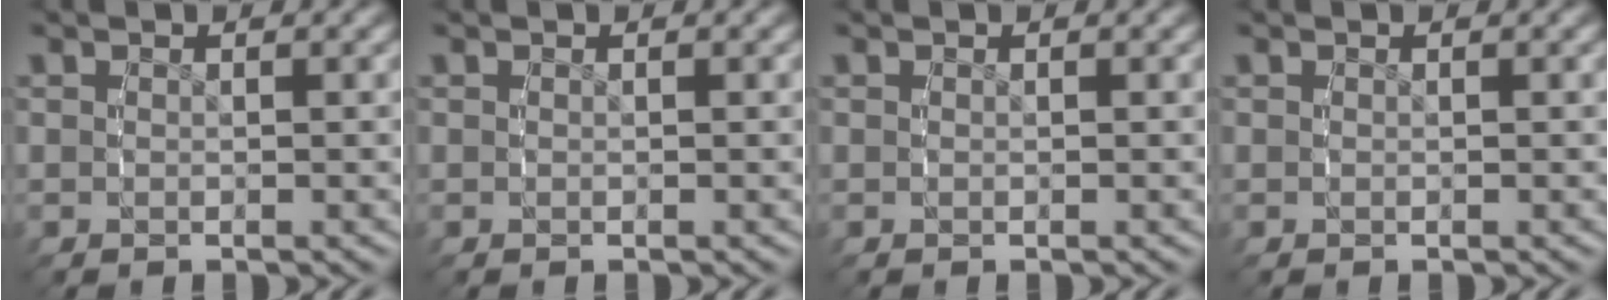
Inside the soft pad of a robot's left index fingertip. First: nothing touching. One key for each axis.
{"total": 0.0}
{"total": 0.0}
{"total": 0.0}